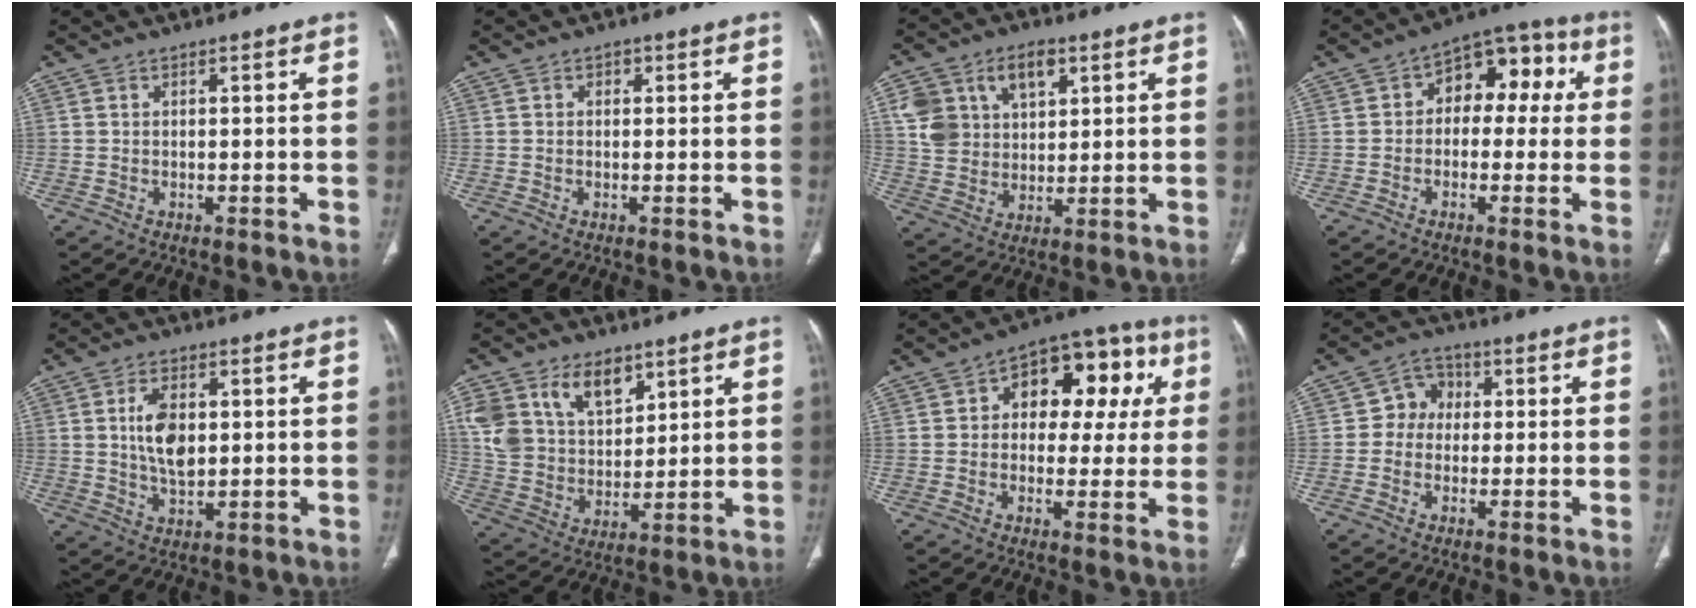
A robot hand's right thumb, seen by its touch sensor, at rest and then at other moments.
{"total": 0.9, "force": [0.2, 0.8, 0.4], "torque": [0.000, 0.002, 0.001]}
{"total": 12.6, "force": [5.0, 9.0, 7.2], "torque": [-0.098, -0.004, 0.100]}
{"total": 11.4, "force": [1.7, 7.6, 8.3], "torque": [-0.059, 0.043, 0.011]}
{"total": 7.9, "force": [1.2, 4.5, 6.4], "torque": [-0.109, -0.006, 0.025]}
{"total": 15.9, "force": [8.1, 10.3, 9.0], "torque": [-0.146, -0.024, 0.165]}
{"total": 15.9, "force": [3.8, 10.0, 11.8], "torque": [-0.096, 0.030, 0.047]}
{"total": 5.6, "force": [0.3, 5.0, 2.5], "torque": [-0.009, 0.014, -0.007]}